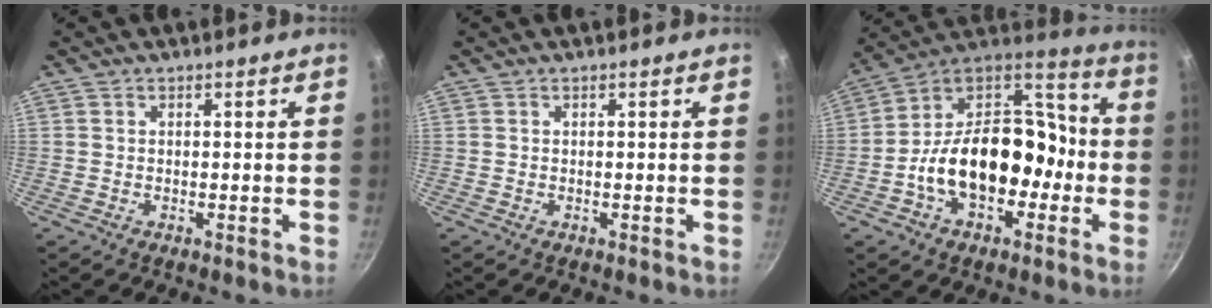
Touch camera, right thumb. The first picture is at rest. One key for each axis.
{"total": 0.0}
{"total": 21.7, "fx": -5.2, "fy": 14.7, "fz": 15.1, "tx": -0.203, "ty": 0.075, "tz": -0.090}